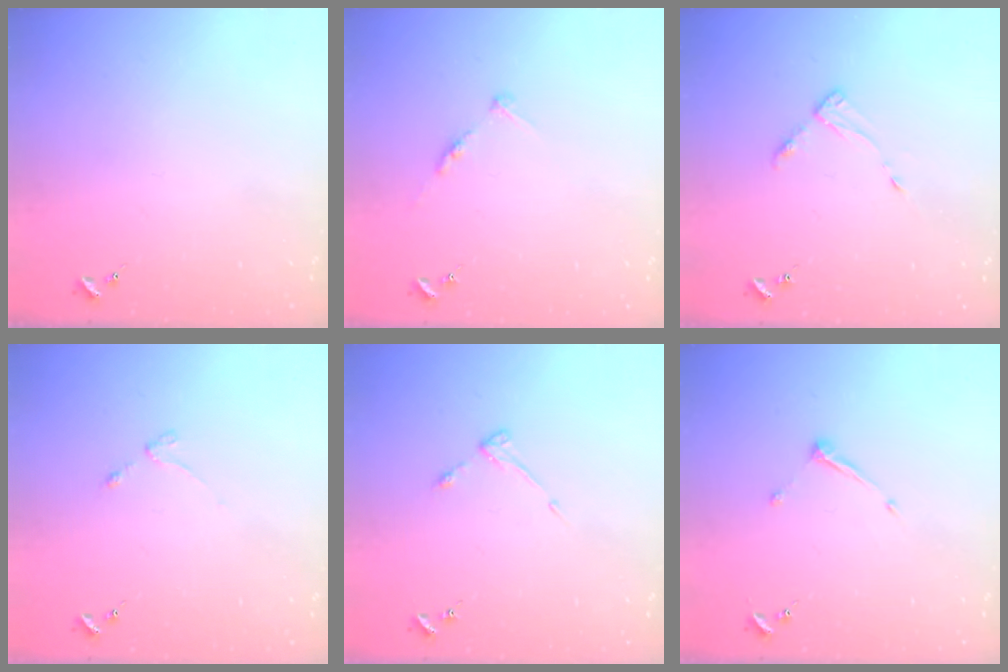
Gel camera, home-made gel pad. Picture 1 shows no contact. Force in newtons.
{"total": 5.8, "press": 5.8, "slide": 0.6}
{"total": 4.9, "press": 4.8, "slide": 0.6}
{"total": 3.0, "press": 2.9, "slide": 0.5}
{"total": 3.6, "press": 3.6, "slide": 0.5}
{"total": 6.7, "press": 6.7, "slide": 0.3}